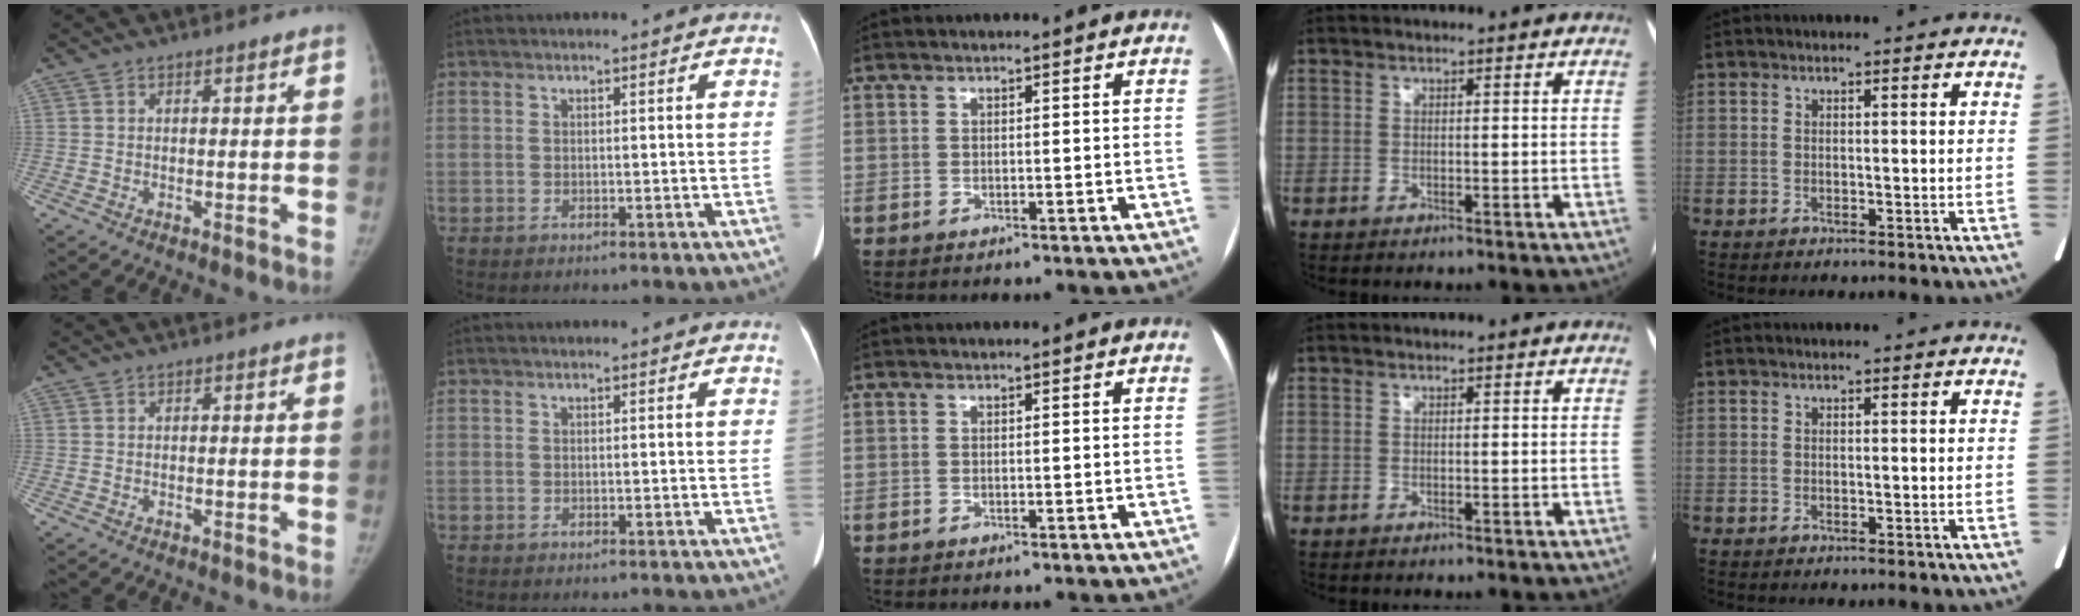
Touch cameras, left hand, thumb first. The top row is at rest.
{}